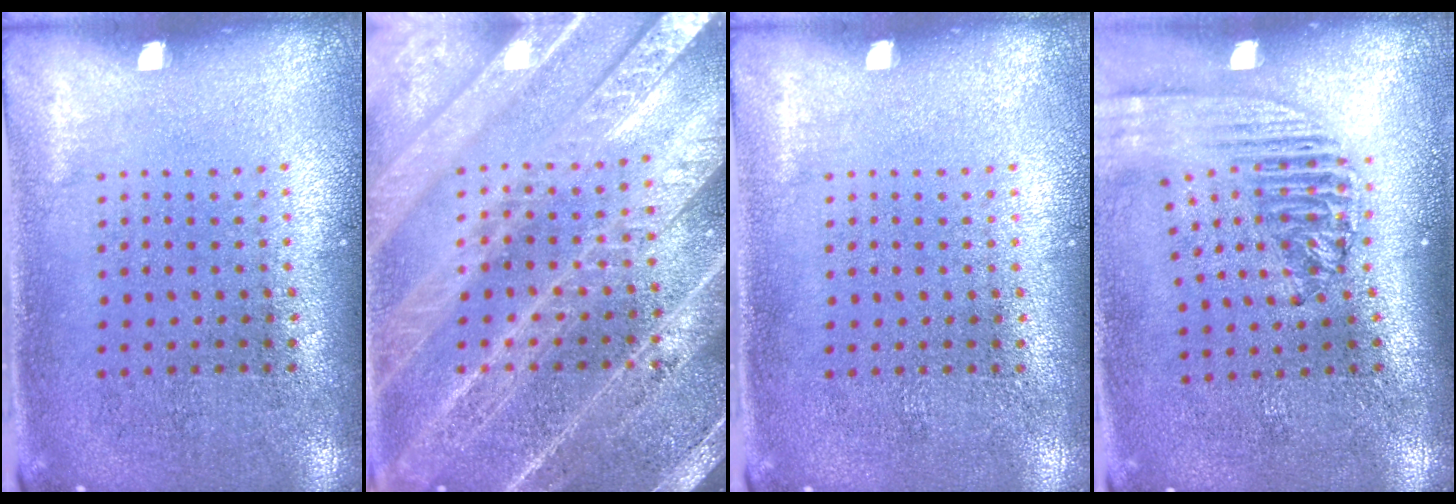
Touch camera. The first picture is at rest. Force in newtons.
{"total": 6.0, "press": 5.9, "slide": 0.8}
{"total": 0.0}
{"total": 2.2, "press": 1.7, "slide": 1.3}